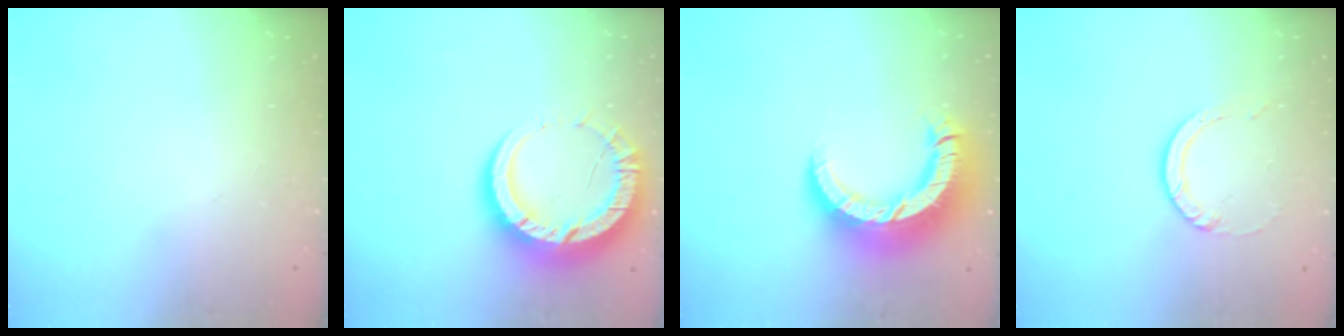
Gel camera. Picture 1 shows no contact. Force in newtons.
{"total": 13.7, "press": 13.6, "slide": 1.4}
{"total": 14.4, "press": 14.3, "slide": 1.7}
{"total": 5.1, "press": 5.1, "slide": 0.3}